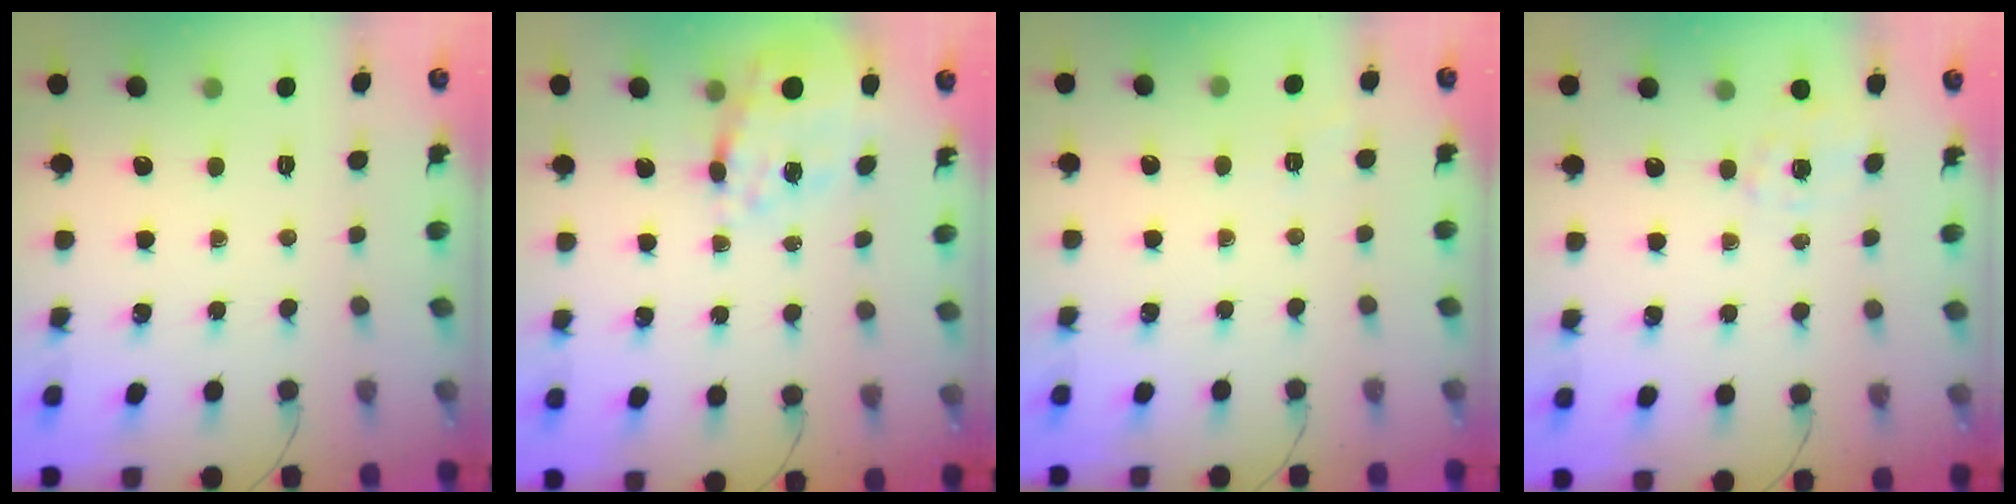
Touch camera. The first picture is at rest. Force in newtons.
{"total": 15.9, "press": 15.5, "slide": 3.6}
{"total": 1.8, "press": 1.1, "slide": 1.4}
{"total": 0.9, "press": 0.2, "slide": 0.9}